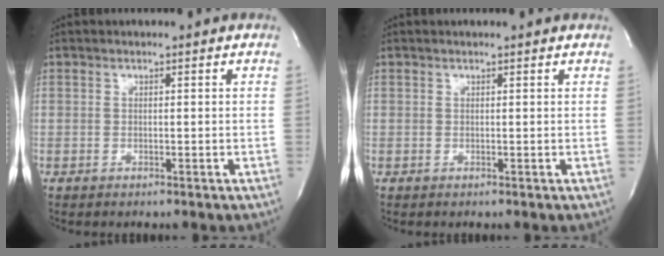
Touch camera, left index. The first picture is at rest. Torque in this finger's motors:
{"motor_torque": [0.37, -0.69, 0.15, -0.01]}